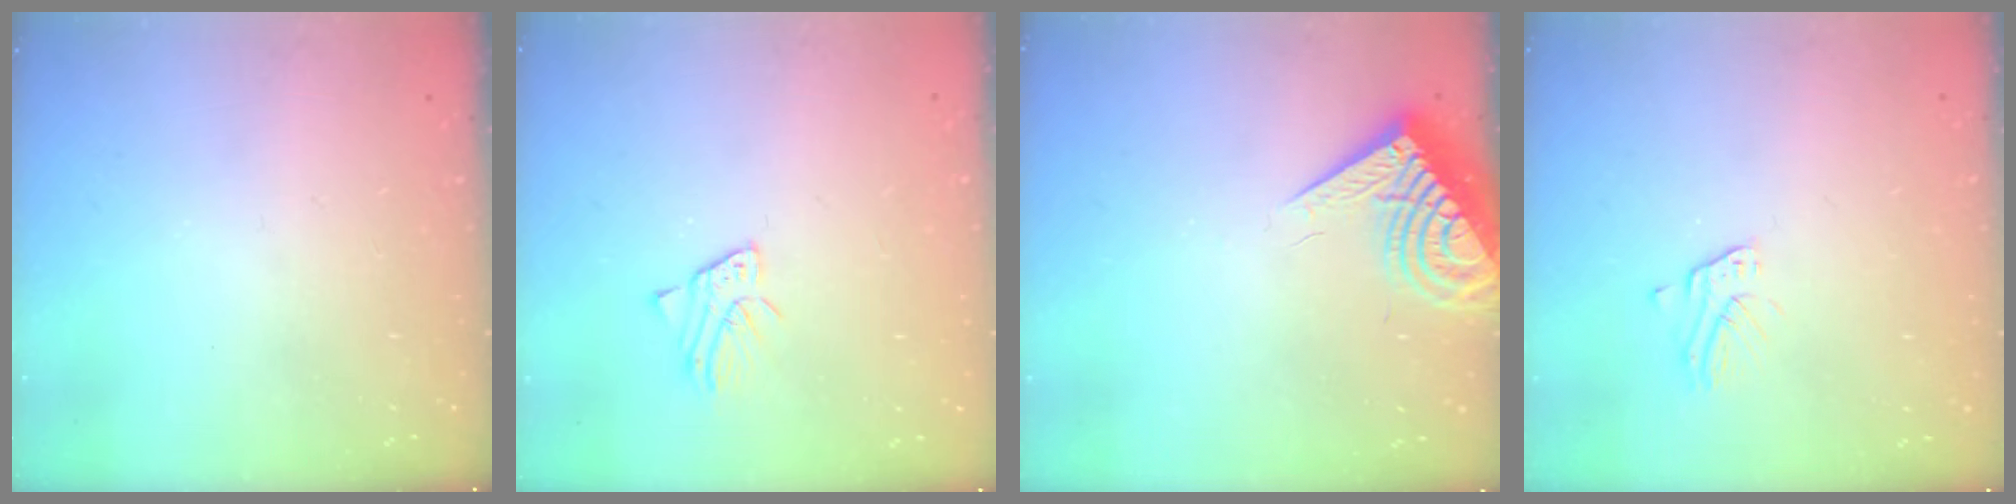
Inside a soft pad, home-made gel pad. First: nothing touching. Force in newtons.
{"total": 2.3, "press": 2.3, "slide": 0.2}
{"total": 10.0, "press": 9.9, "slide": 1.0}
{"total": 2.2, "press": 2.2, "slide": 0.2}